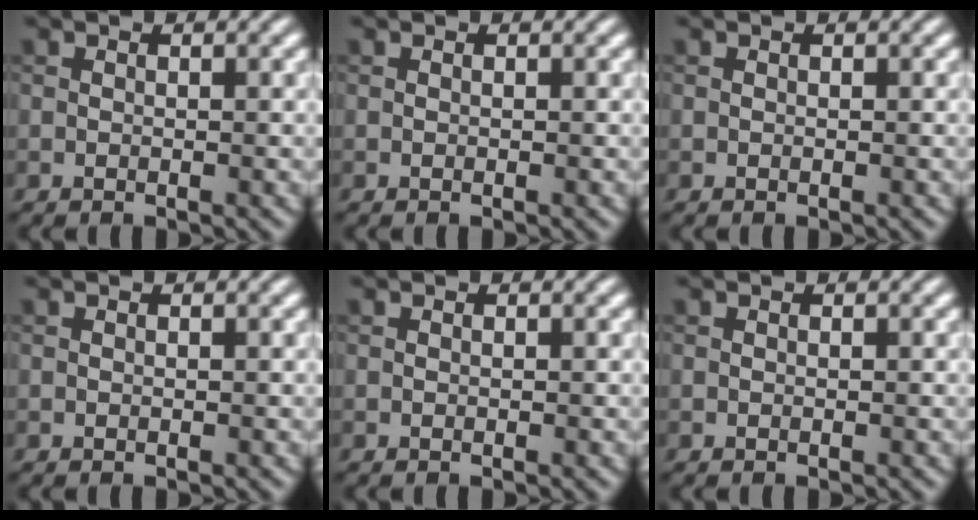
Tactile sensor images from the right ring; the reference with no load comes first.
{"total": 0.0}
{"total": 0.0}
{"total": 0.0}
{"total": 0.0}
{"total": 0.0}